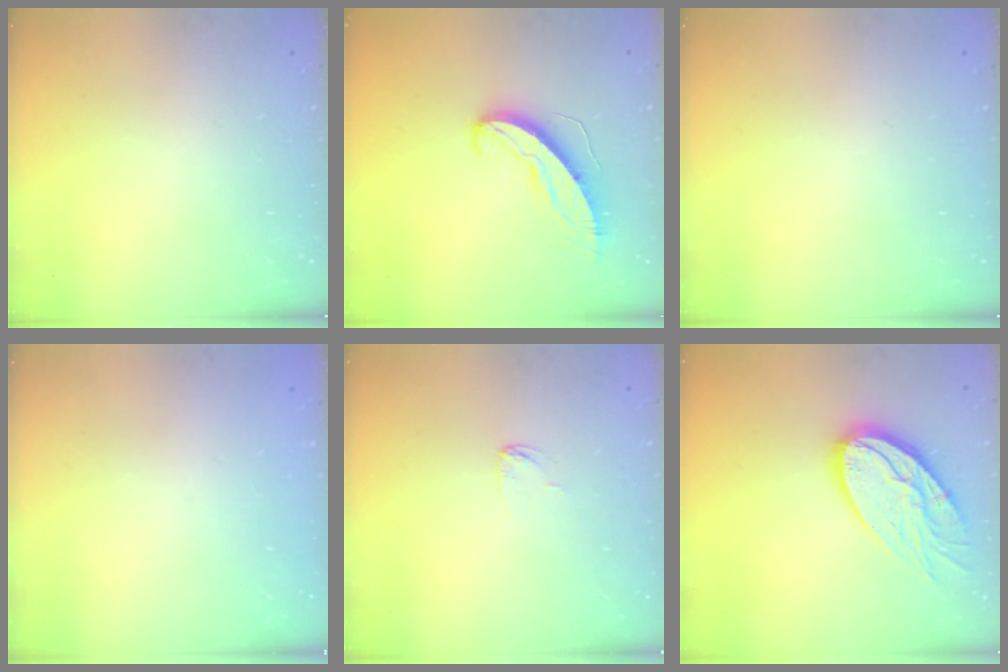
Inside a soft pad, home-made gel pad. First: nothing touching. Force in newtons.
{"total": 11.5, "press": 11.4, "slide": 0.9}
{"total": 0.0}
{"total": 0.0}
{"total": 3.1, "press": 3.1, "slide": 0.2}
{"total": 18.4, "press": 18.4, "slide": 1.7}